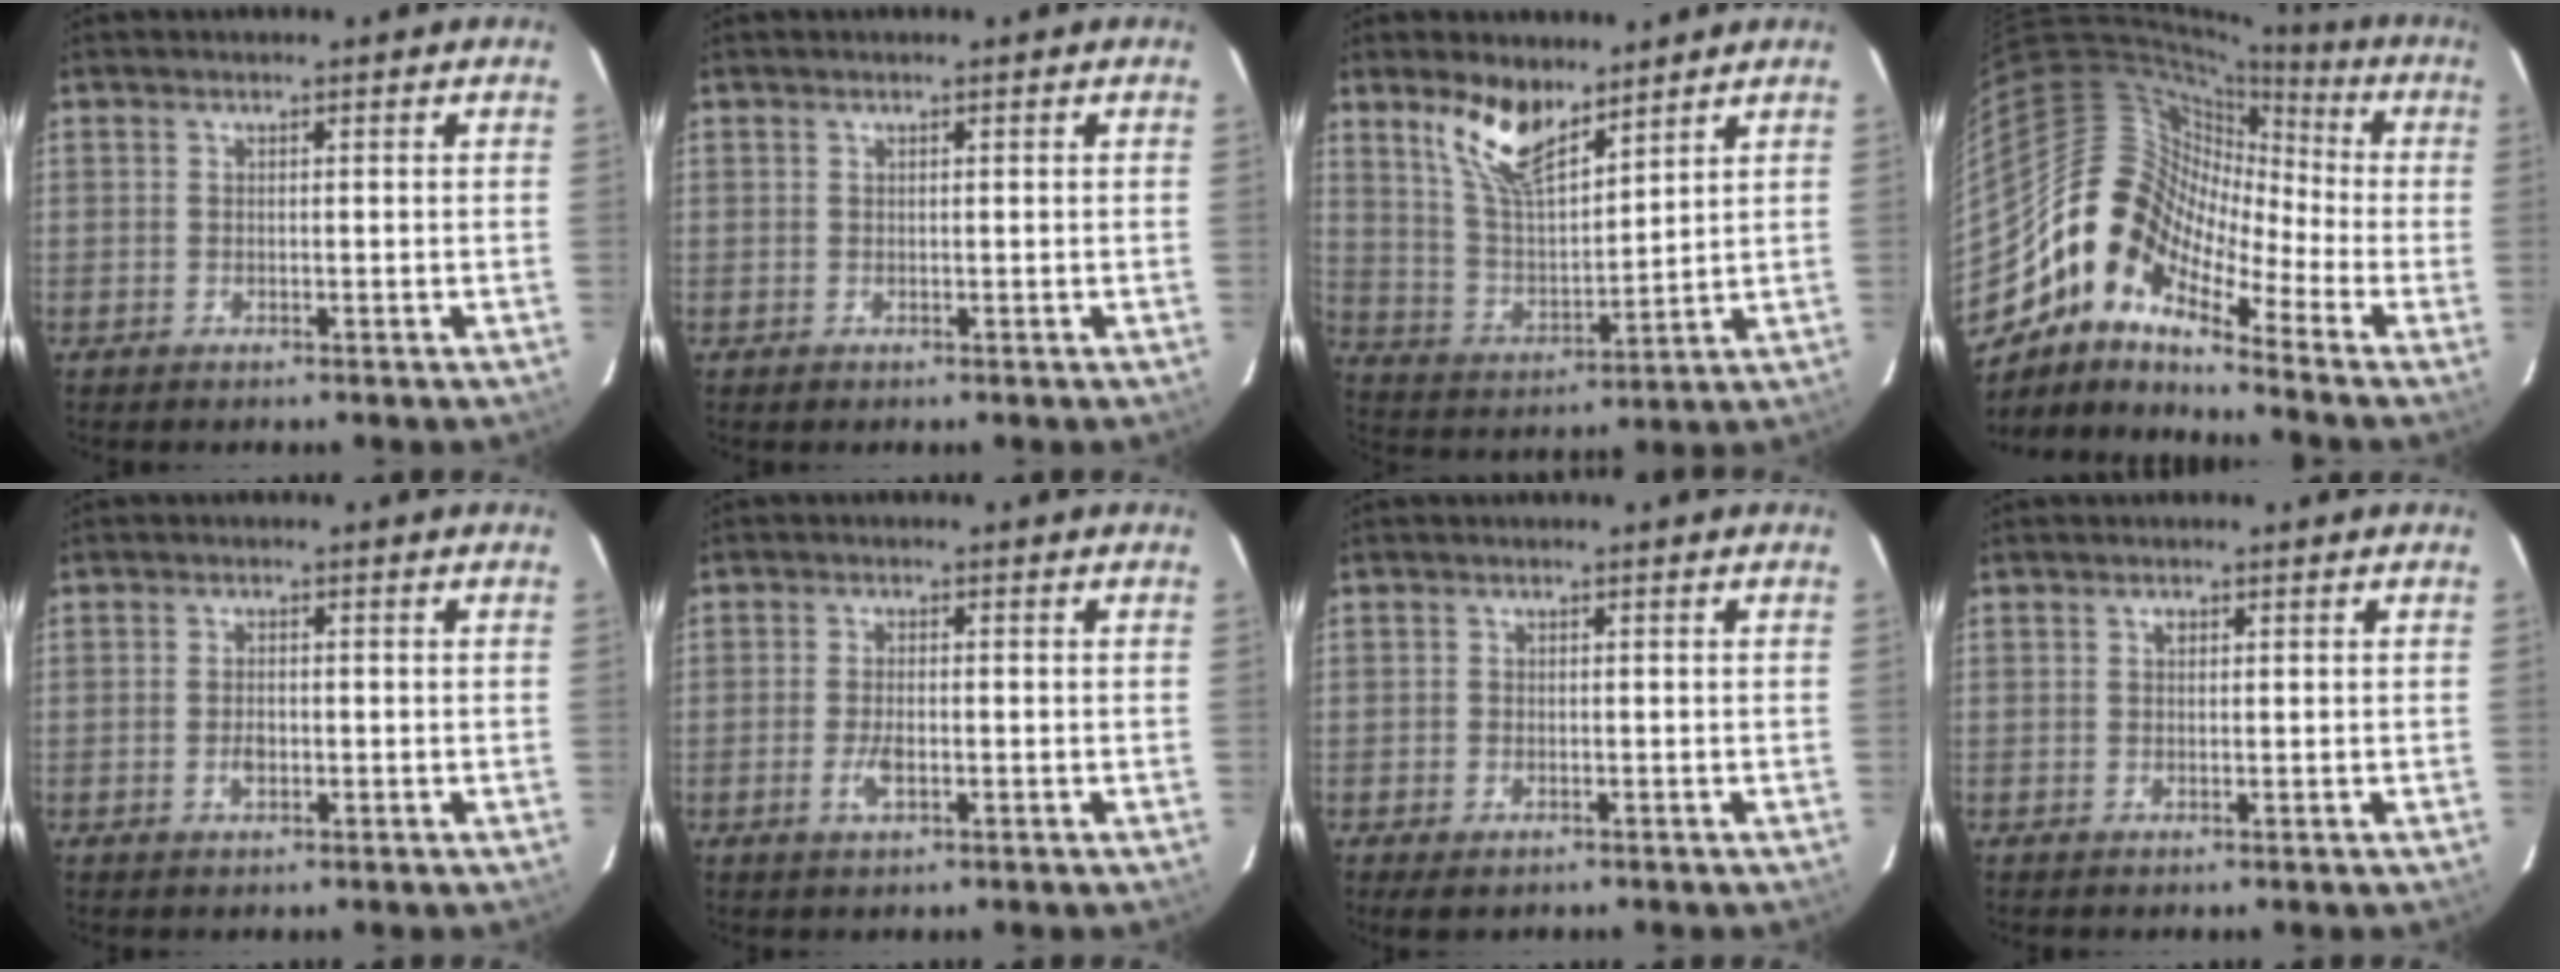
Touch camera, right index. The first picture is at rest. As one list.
[{"total": 0.5, "force": [0.1, 0.5, 0.0], "torque": [0.003, 0.004, 0.002]}, {"total": 11.1, "force": [7.8, 4.0, 6.8], "torque": [-0.132, 0.005, 0.158]}, {"total": 12.9, "force": [-7.2, 7.2, 7.9], "torque": [-0.129, 0.019, -0.164]}, {"total": 2.2, "force": [-0.6, 1.2, 1.7], "torque": [-0.033, 0.002, -0.010]}, {"total": 3.5, "force": [-1.2, 1.3, 2.9], "torque": [-0.062, -0.002, -0.023]}, {"total": 2.5, "force": [-1.4, 1.6, 1.2], "torque": [-0.023, -0.005, -0.021]}, {"total": 0.8, "force": [0.3, 0.6, 0.5], "torque": [-0.007, 0.004, 0.005]}]